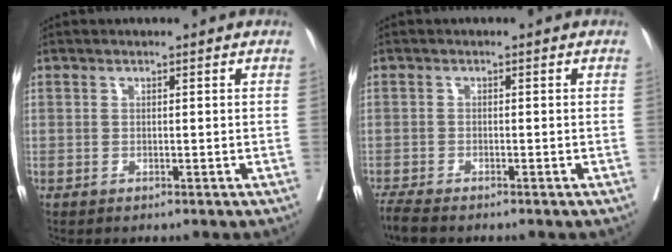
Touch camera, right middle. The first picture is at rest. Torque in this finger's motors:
{"motor_torque": [0.02, -0.02, 0.05, 0.00]}